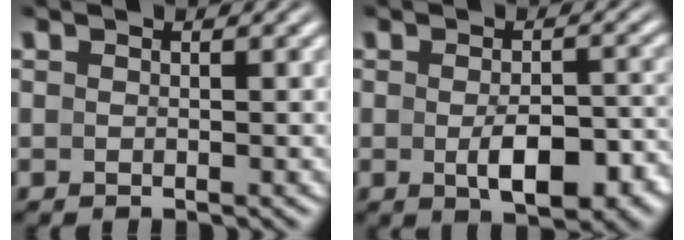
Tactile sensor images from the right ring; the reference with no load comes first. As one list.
[{"total": 5.3, "force": [-2.2, 2.2, 4.3], "torque": [-0.057, -0.016, -0.028]}]